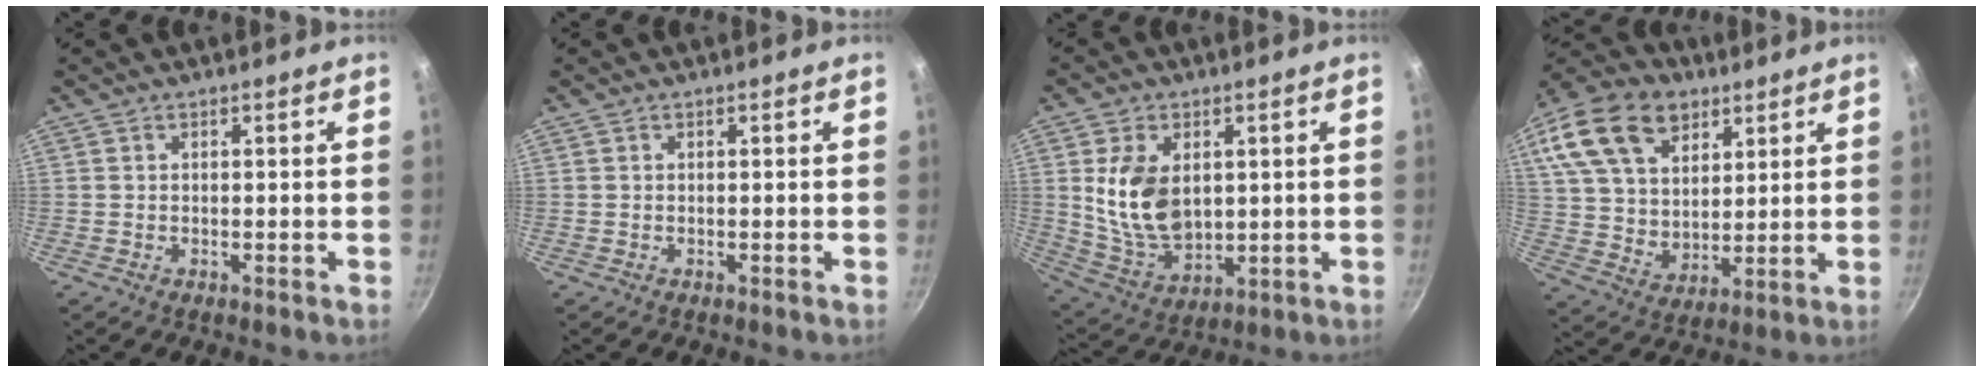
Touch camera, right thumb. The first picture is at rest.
{"total": 0.0}
{"total": 13.1, "force": [2.1, 8.7, 9.5], "torque": [-0.161, -0.024, 0.055]}
{"total": 22.2, "force": [10.9, 14.8, 12.5], "torque": [-0.223, -0.006, 0.198]}